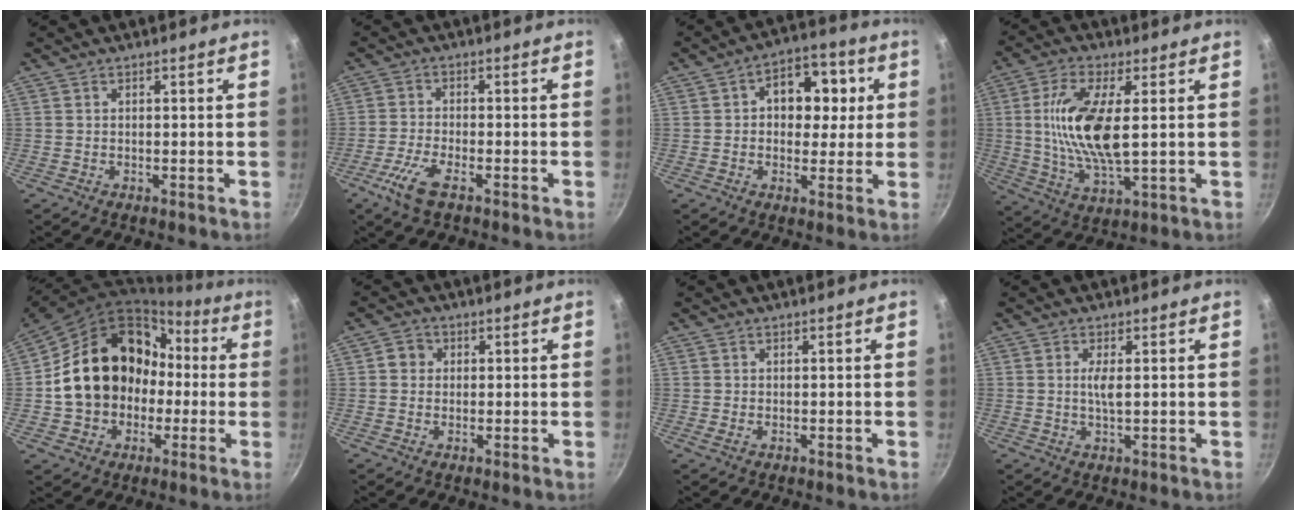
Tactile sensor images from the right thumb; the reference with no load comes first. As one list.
[{"total": 6.1, "force": [-3.4, 1.8, 4.7], "torque": [-0.109, 0.012, -0.073]}, {"total": 11.0, "force": [2.1, 8.1, 7.2], "torque": [-0.056, 0.011, 0.017]}, {"total": 14.2, "force": [1.9, 5.3, 13.1], "torque": [-0.260, -0.006, 0.035]}, {"total": 21.1, "force": [-0.2, 17.2, 12.3], "torque": [-0.193, 0.067, 0.007]}, {"total": 2.9, "force": [0.4, 2.7, 1.0], "torque": [0.001, 0.004, -0.001]}, {"total": 0.9, "force": [-0.2, 0.4, 0.8], "torque": [-0.014, -0.001, -0.004]}, {"total": 2.7, "force": [0.4, 0.6, 2.6], "torque": [-0.054, -0.002, 0.008]}]